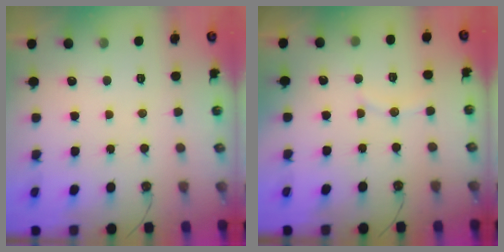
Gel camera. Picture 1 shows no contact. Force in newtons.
{"total": 5.7, "press": 5.5, "slide": 1.5}